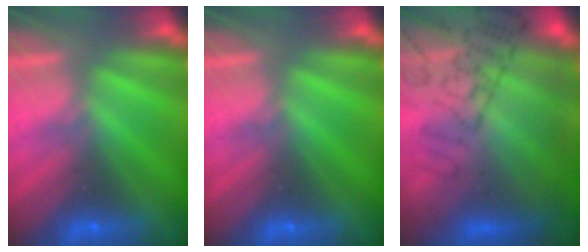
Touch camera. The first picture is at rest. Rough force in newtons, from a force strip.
{"total": 0.0}
{"total": 7.5}